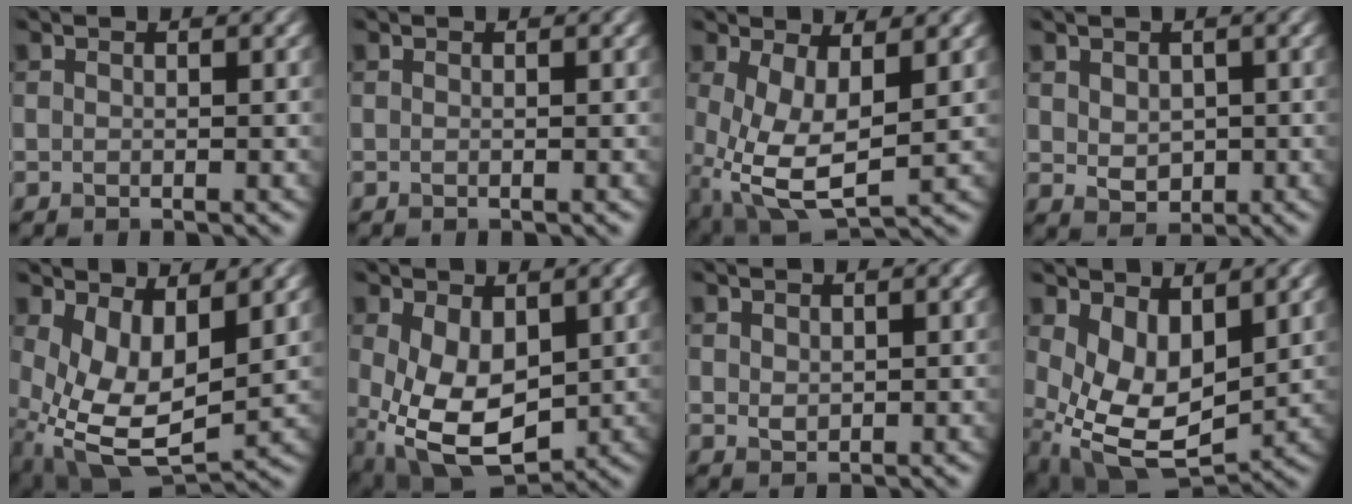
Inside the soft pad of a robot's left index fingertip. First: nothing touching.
{"total": 0.0}
{"total": 7.6, "force": [-0.7, 3.6, 6.6], "torque": [-0.151, -0.017, -0.005]}
{"total": 2.2, "force": [0.4, 1.7, 1.3], "torque": [-0.026, -0.006, 0.011]}
{"total": 8.4, "force": [0.5, 4.6, 7.0], "torque": [-0.143, -0.019, 0.016]}
{"total": 8.4, "force": [-0.7, 5.1, 6.6], "torque": [-0.145, -0.020, -0.004]}
{"total": 1.1, "force": [0.4, 0.8, 0.5], "torque": [-0.010, -0.003, 0.013]}
{"total": 7.7, "force": [1.4, 4.7, 6.0], "torque": [-0.118, -0.020, 0.030]}